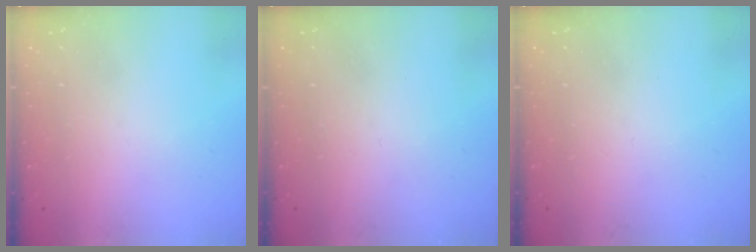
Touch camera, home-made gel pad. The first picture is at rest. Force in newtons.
{"total": 0.0}
{"total": 0.0}